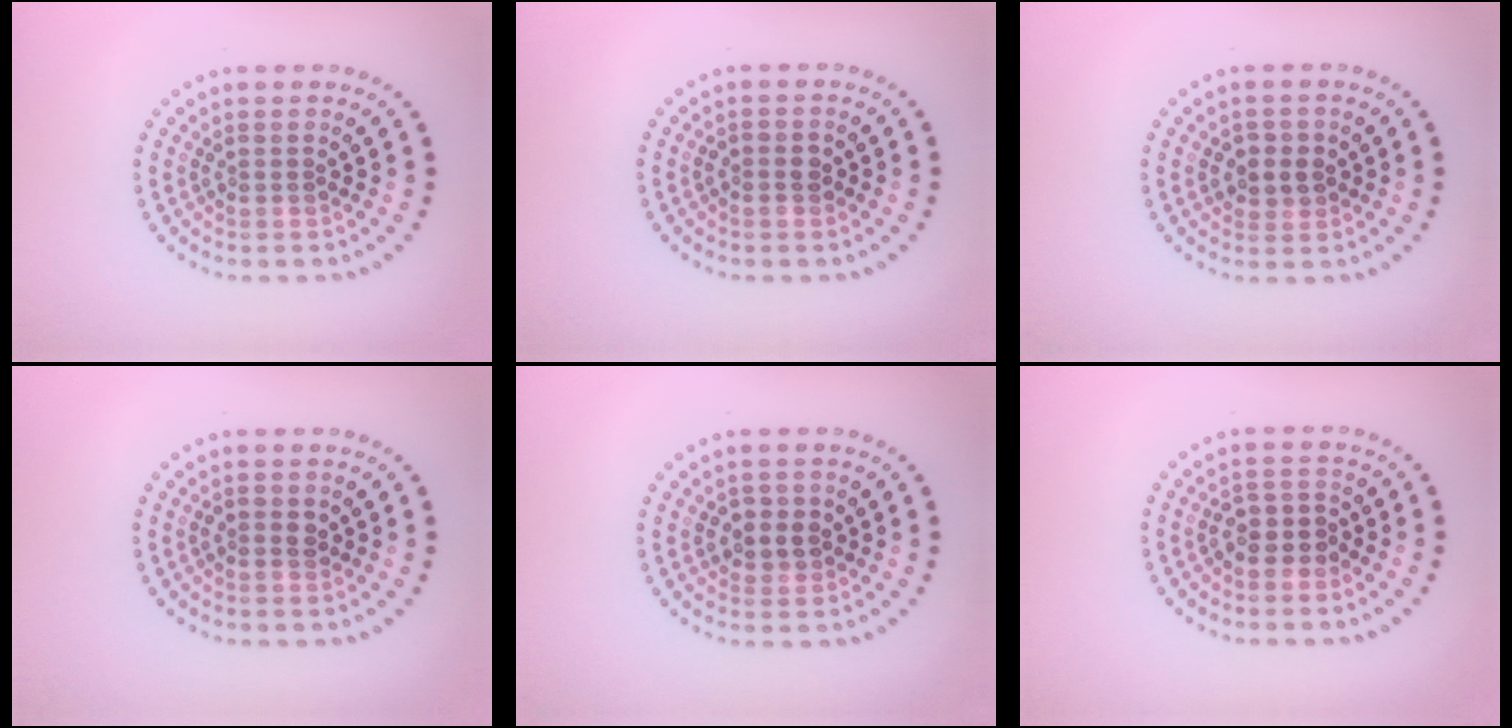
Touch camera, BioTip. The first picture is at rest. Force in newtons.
{"total": 1.5, "press": 1.4, "slide": 0.2}
{"total": 2.3, "press": 2.2, "slide": 0.7}
{"total": 1.2, "press": 1.2, "slide": 0.0}
{"total": 2.3, "press": 2.2, "slide": 0.7}
{"total": 2.6, "press": 2.3, "slide": 1.1}